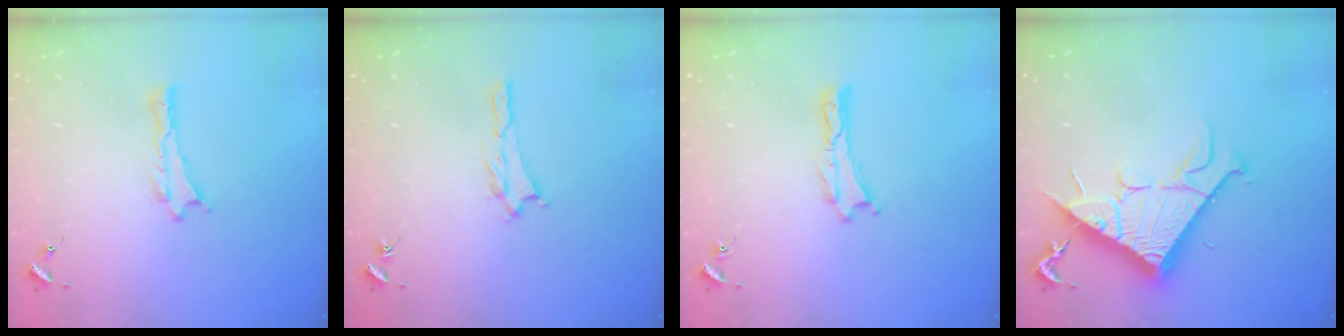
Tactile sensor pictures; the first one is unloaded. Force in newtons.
{"total": 1.4, "press": 1.4, "slide": 0.3}
{"total": 0.0}
{"total": 12.4, "press": 12.4, "slide": 0.2}